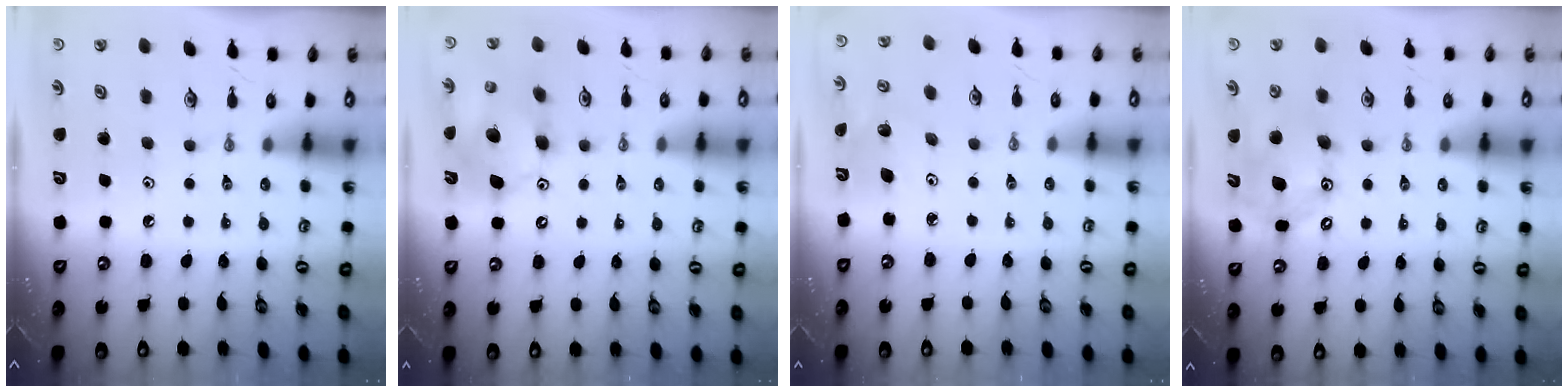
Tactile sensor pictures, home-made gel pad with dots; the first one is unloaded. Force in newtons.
{"total": 12.8, "press": 12.6, "slide": 2.2}
{"total": 5.4, "press": 5.2, "slide": 1.4}
{"total": 11.8, "press": 11.3, "slide": 3.3}